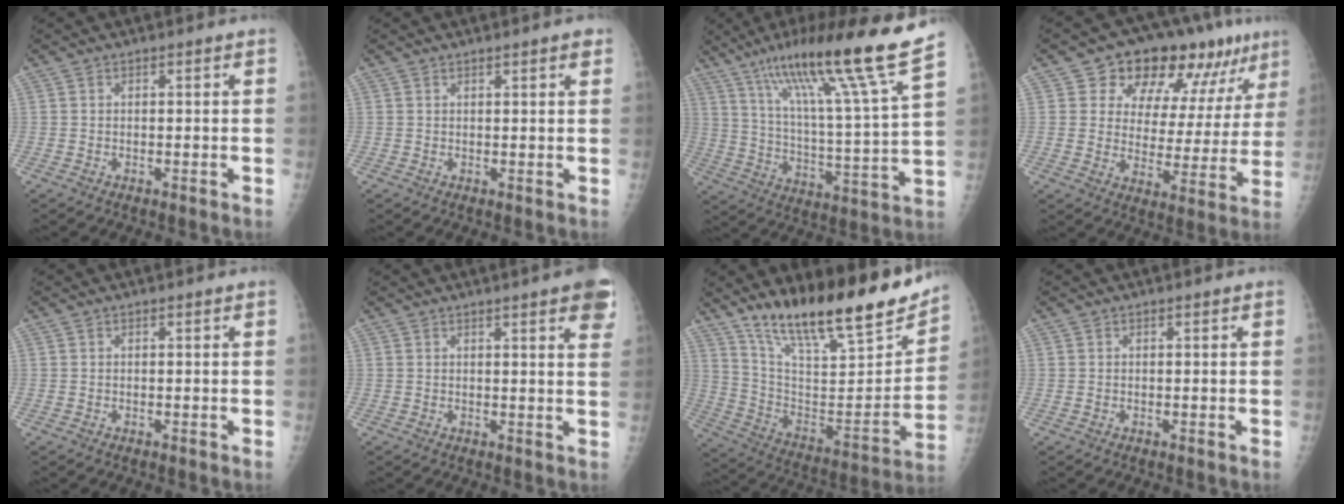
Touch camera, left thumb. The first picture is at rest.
{"total": 1.7, "force": [1.2, 0.3, 1.2], "torque": [-0.014, -0.005, 0.014]}
{"total": 21.4, "force": [15.5, -0.2, 14.8], "torque": [-0.224, -0.079, 0.252]}
{"total": 18.5, "force": [11.2, 9.7, 11.0], "torque": [-0.096, -0.030, 0.158]}
{"total": 0.0}
{"total": 7.8, "force": [4.4, 1.3, 6.3], "torque": [-0.057, -0.007, 0.045]}
{"total": 26.3, "force": [19.5, 7.0, 16.1], "torque": [-0.223, -0.083, 0.324]}
{"total": 0.0}